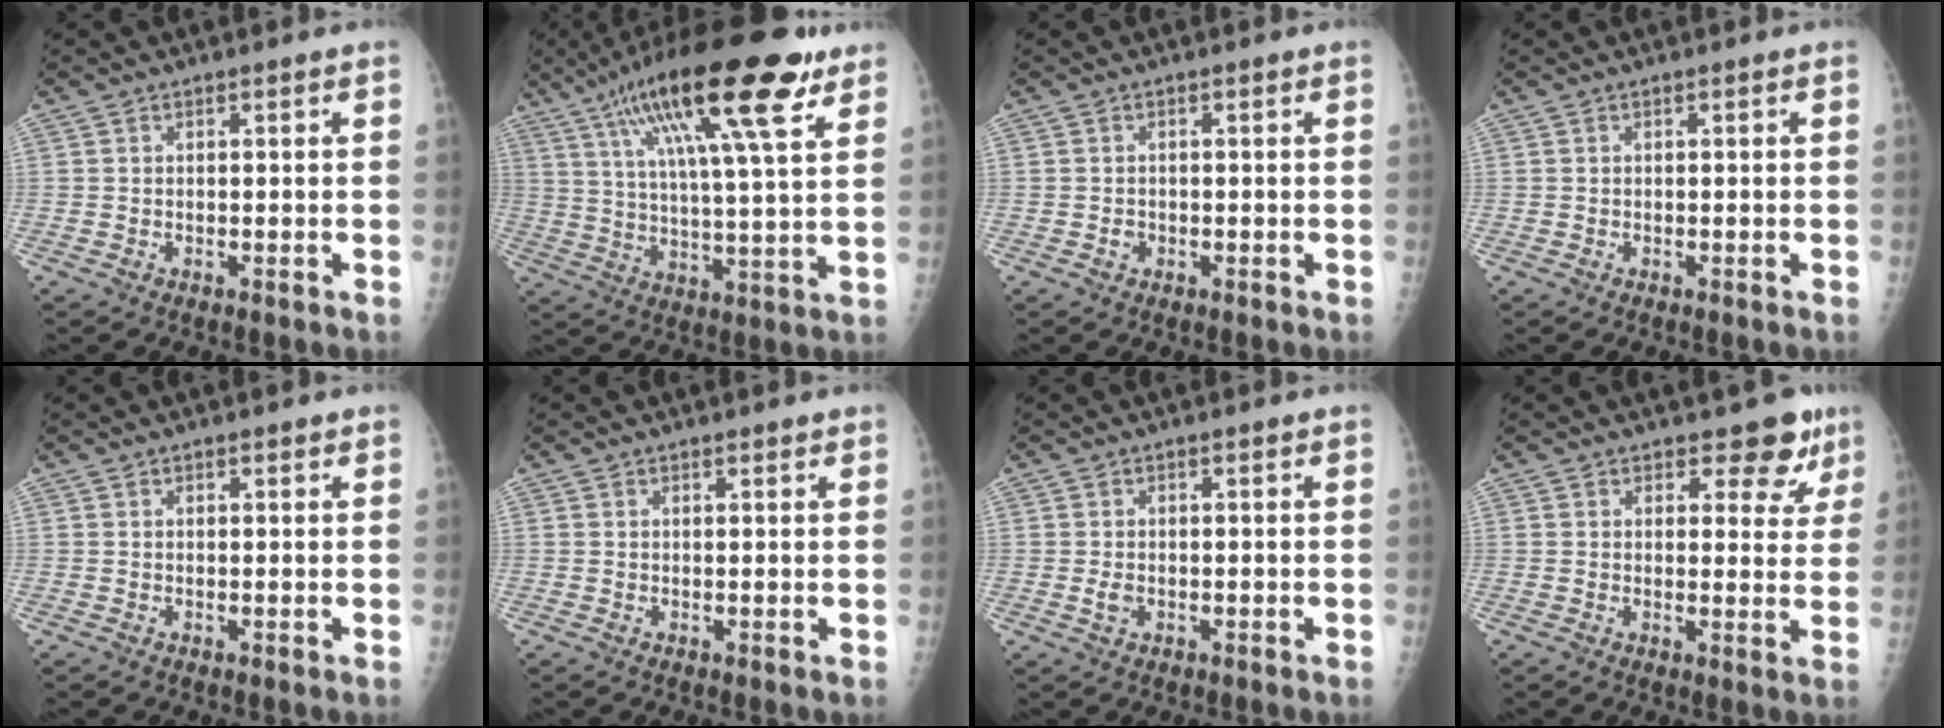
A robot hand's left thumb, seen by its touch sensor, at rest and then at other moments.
{"total": 23.1, "force": [12.3, 5.1, 18.9], "torque": [-0.309, -0.013, 0.201]}
{"total": 1.0, "force": [-0.3, 0.9, 0.3], "torque": [-0.001, 0.003, -0.005]}
{"total": 0.0}
{"total": 0.7, "force": [0.5, 0.3, 0.2], "torque": [0.001, -0.004, 0.005]}
{"total": 0.9, "force": [0.8, 0.4, 0.1], "torque": [0.003, -0.006, 0.008]}
{"total": 1.6, "force": [-0.2, 1.1, 1.1], "torque": [-0.018, -0.001, -0.002]}
{"total": 6.2, "force": [4.7, 3.5, 2.2], "torque": [0.009, -0.029, 0.049]}